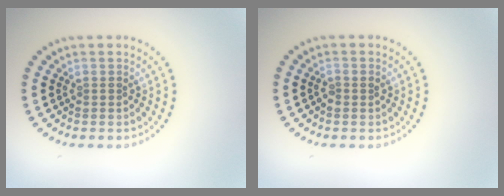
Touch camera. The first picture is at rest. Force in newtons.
{"total": 0.8, "press": 0.8, "slide": 0.1}